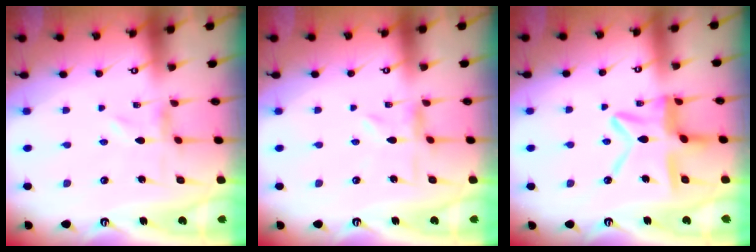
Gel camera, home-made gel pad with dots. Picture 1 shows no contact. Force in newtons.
{"total": 2.4, "press": 2.4, "slide": 0.3}
{"total": 13.2, "press": 13.2, "slide": 1.3}